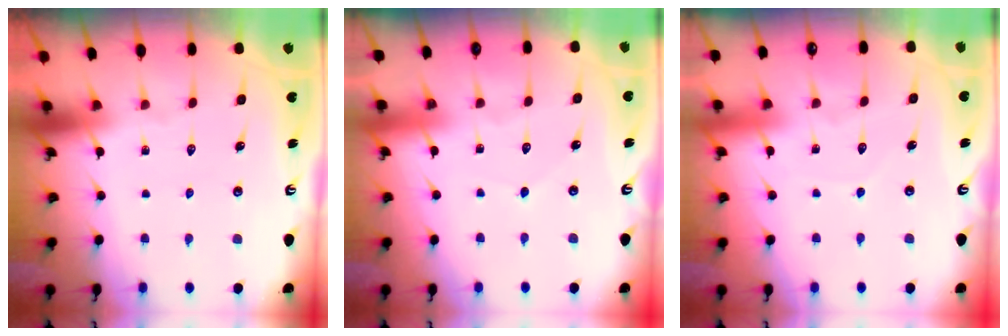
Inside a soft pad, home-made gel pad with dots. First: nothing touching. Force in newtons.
{"total": 2.5, "press": 2.5, "slide": 0.2}
{"total": 2.6, "press": 2.6, "slide": 0.3}